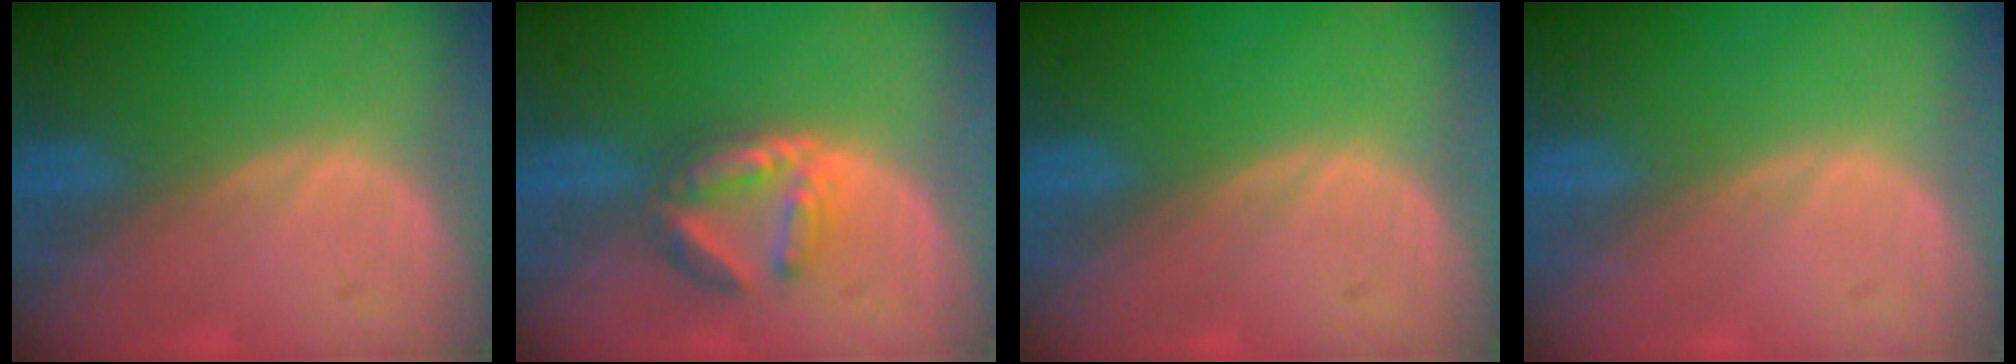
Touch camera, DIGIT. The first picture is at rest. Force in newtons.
{"total": 5.8, "press": 5.5, "slide": 1.6}
{"total": 0.0}
{"total": 0.0}